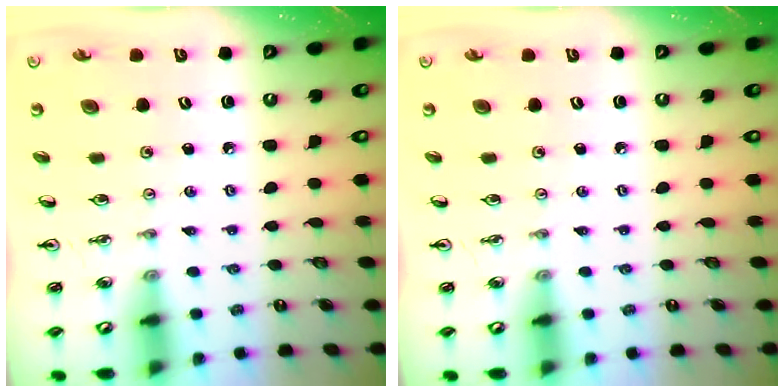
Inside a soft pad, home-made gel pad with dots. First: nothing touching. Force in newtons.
{"total": 0.0}